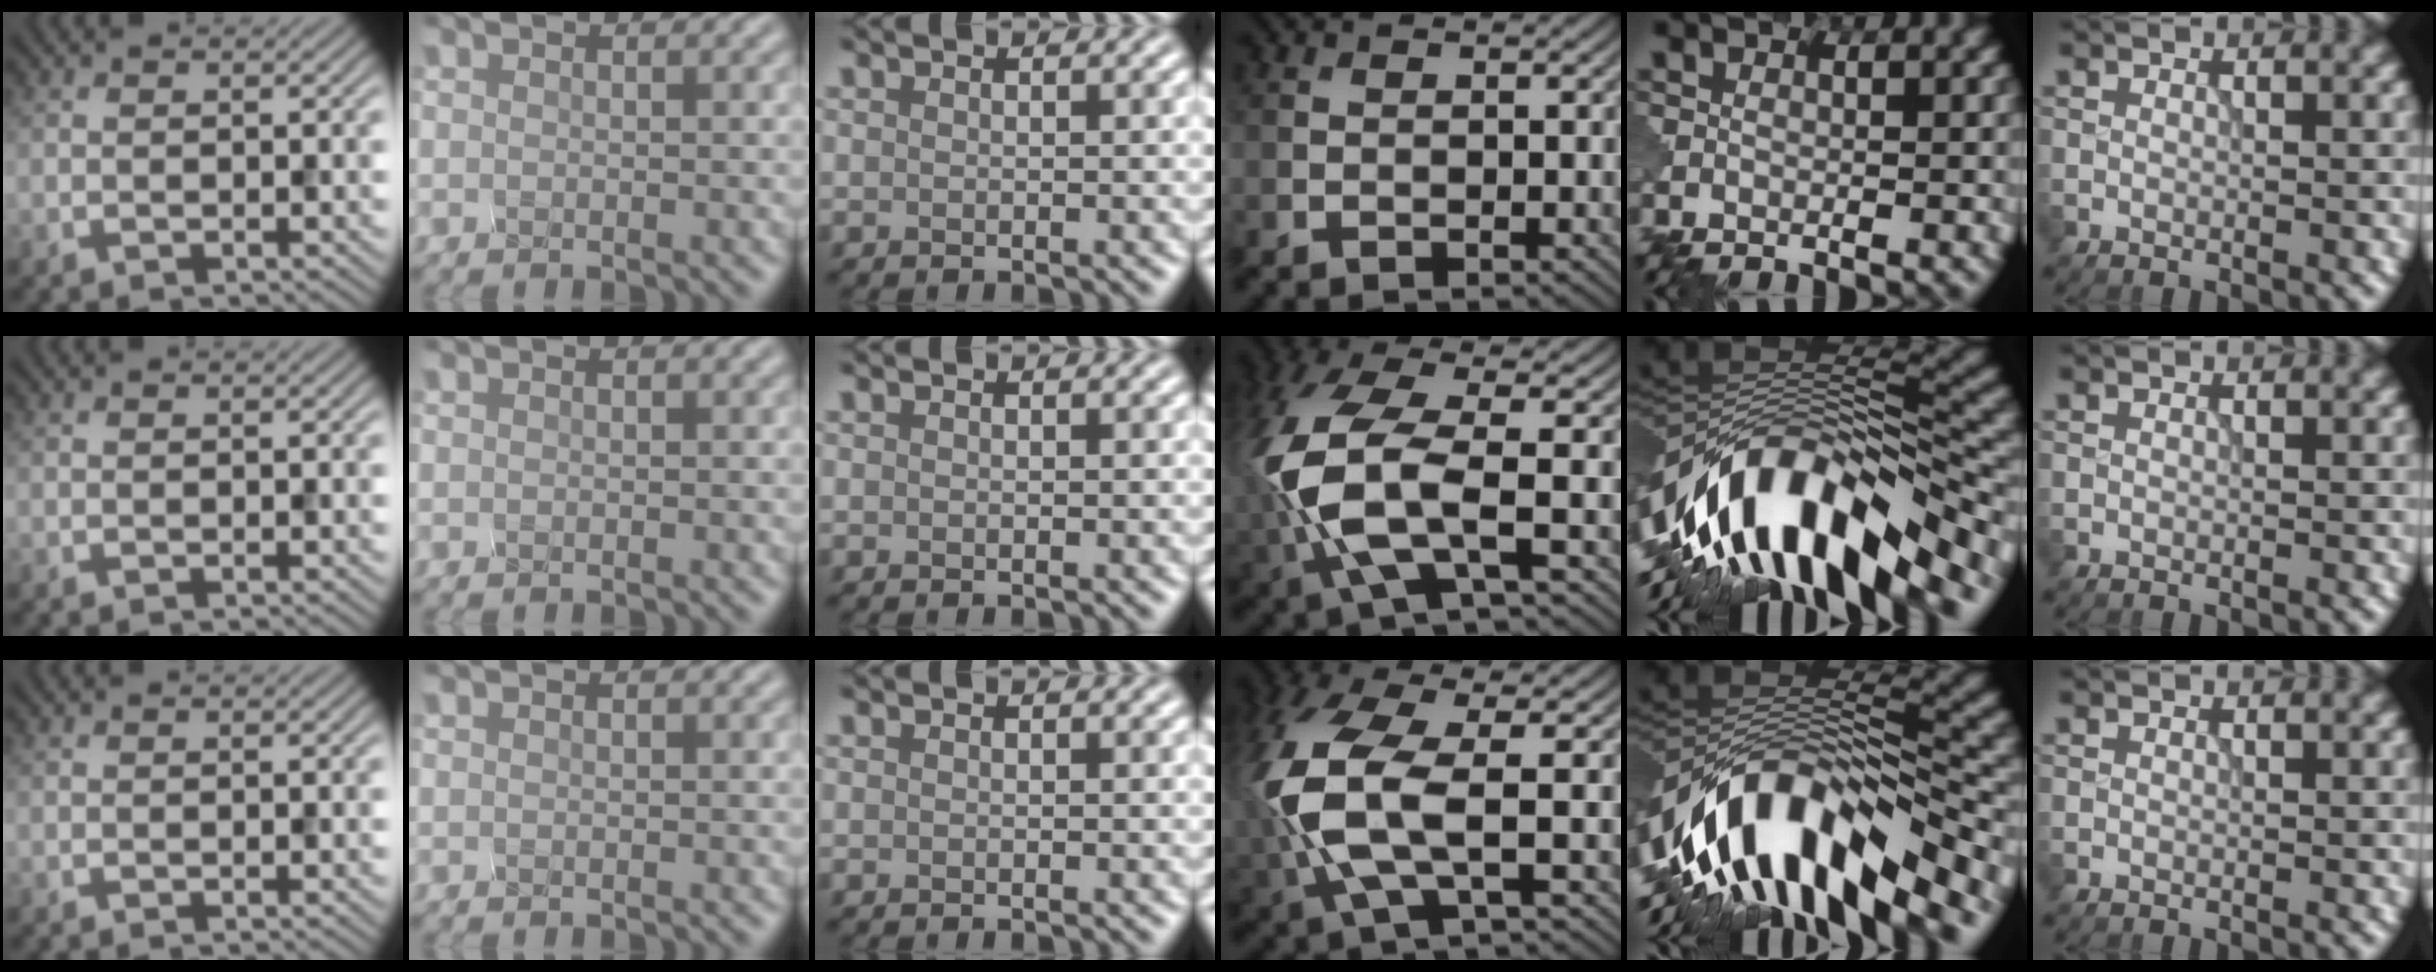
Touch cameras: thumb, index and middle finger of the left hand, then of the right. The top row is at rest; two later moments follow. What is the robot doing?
{"motion": "squeeze", "object": "hand grip exerciser"}